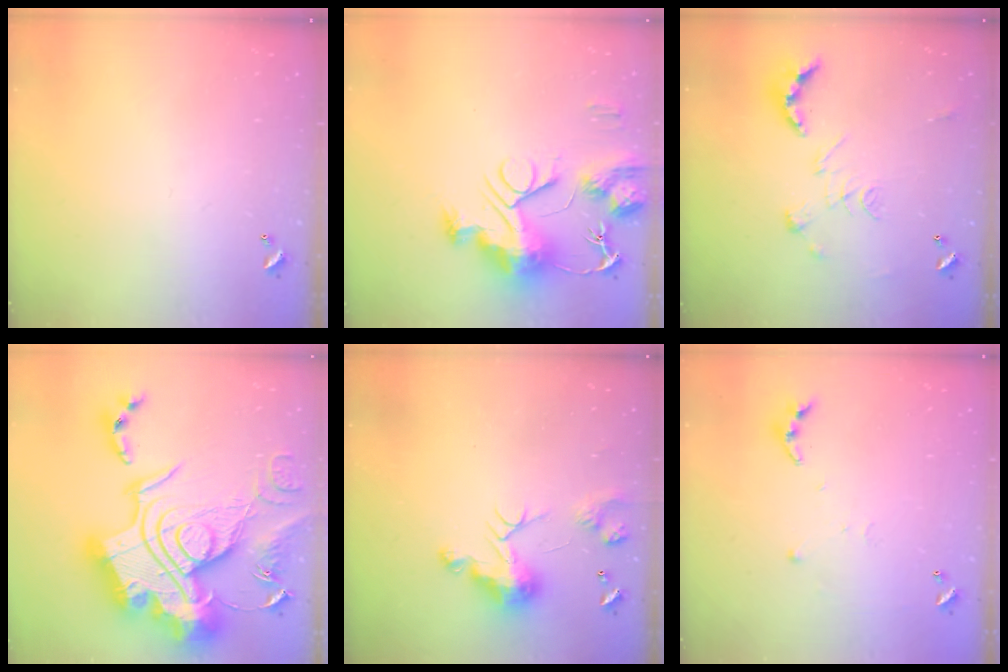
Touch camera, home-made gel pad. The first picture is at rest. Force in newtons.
{"total": 14.8, "press": 14.7, "slide": 1.3}
{"total": 2.5, "press": 2.0, "slide": 1.5}
{"total": 0.7, "press": 0.7, "slide": 0.1}
{"total": 8.7, "press": 8.6, "slide": 0.2}
{"total": 3.8, "press": 3.8, "slide": 0.4}